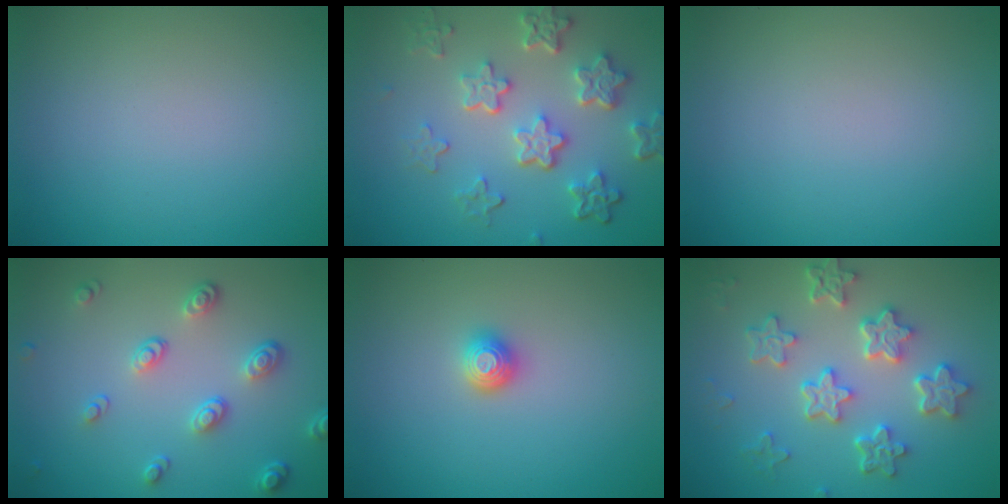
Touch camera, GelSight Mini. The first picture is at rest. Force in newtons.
{"total": 5.9, "press": 4.4, "slide": 3.9}
{"total": 0.0}
{"total": 3.7, "press": 2.8, "slide": 2.3}
{"total": 1.4, "press": 1.2, "slide": 0.6}
{"total": 5.9, "press": 4.7, "slide": 3.6}